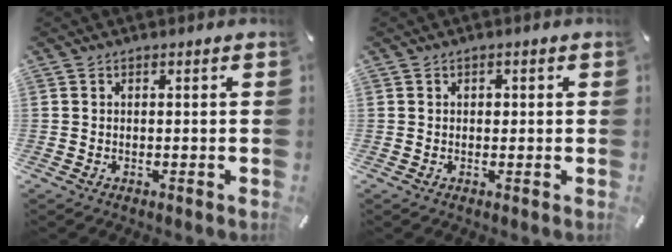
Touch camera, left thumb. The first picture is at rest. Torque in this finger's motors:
{"motor_torque": [-0.09, 0.30, -0.02, -0.08, -0.01]}